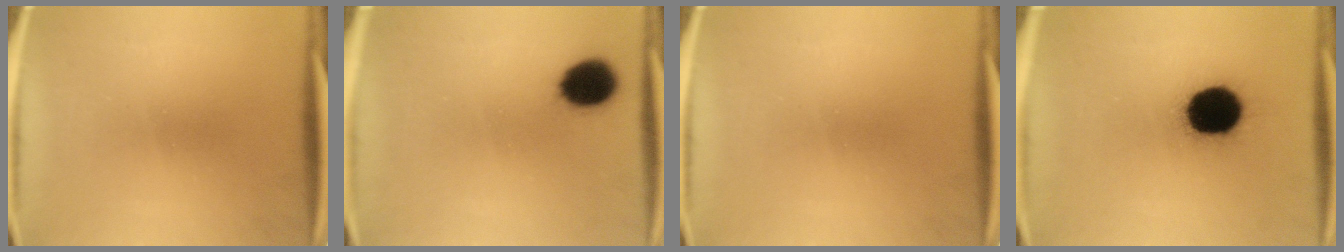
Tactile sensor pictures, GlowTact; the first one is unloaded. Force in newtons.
{"total": 9.5}
{"total": 0.0}
{"total": 18.5}